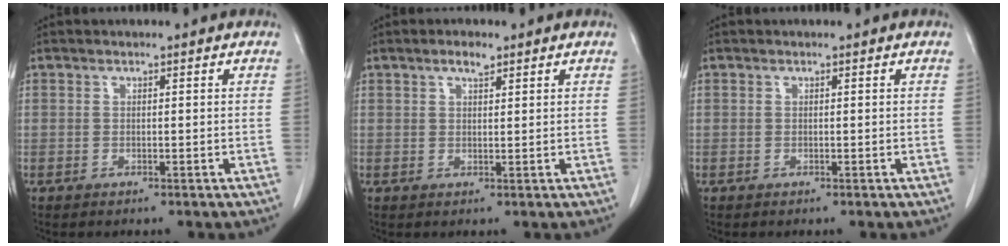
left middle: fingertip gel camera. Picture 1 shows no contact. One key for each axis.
{"total": 2.1, "fx": 1.4, "fy": 0.6, "fz": 1.4, "tx": -0.026, "ty": 0.001, "tz": 0.025}
{"total": 0.0}